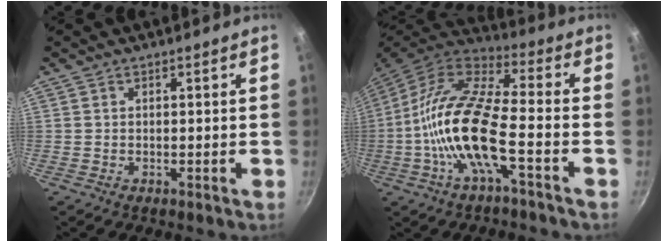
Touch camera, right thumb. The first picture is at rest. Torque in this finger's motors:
{"motor_torque": [2.63, 2.38, 2.37, -0.40, 0.76]}